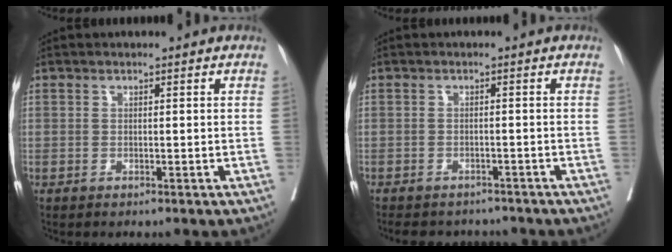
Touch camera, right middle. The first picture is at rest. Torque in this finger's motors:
{"motor_torque": [0.54, -0.56, 0.17, 0.01]}